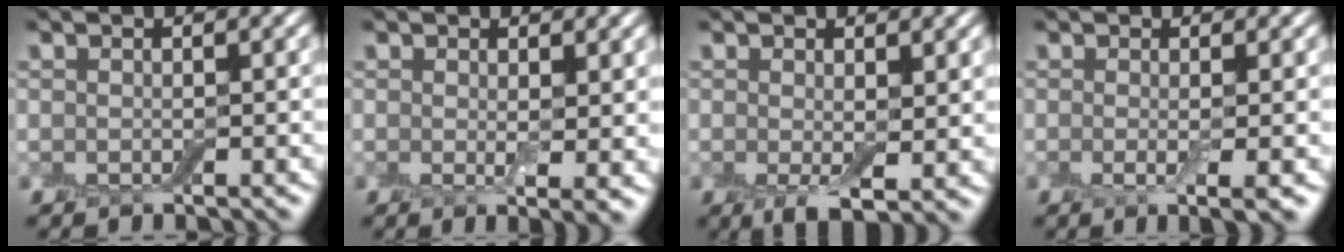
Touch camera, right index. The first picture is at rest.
{"total": 2.0, "force": [0.4, 0.4, 2.0], "torque": [-0.028, -0.012, 0.008]}
{"total": 3.2, "force": [0.0, 1.3, 3.0], "torque": [-0.054, -0.013, 0.000]}
{"total": 2.4, "force": [-0.3, 0.4, 2.3], "torque": [-0.036, -0.007, -0.005]}